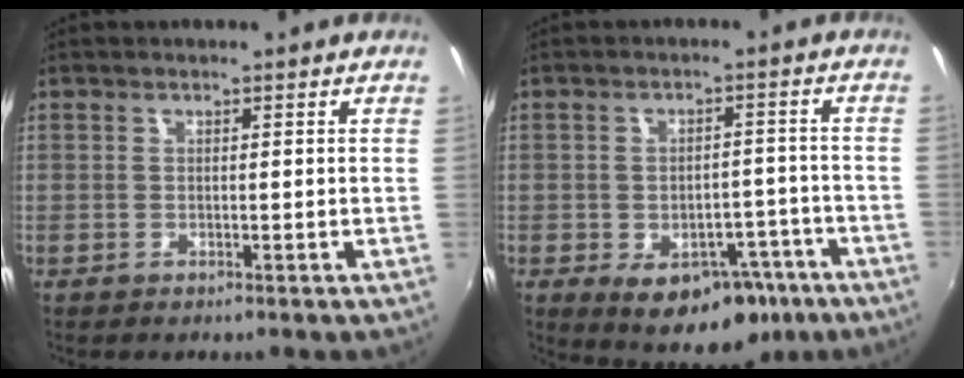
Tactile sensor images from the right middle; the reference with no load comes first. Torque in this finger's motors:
{"motor_torque": [1.18, -0.96, 0.76, 0.21]}